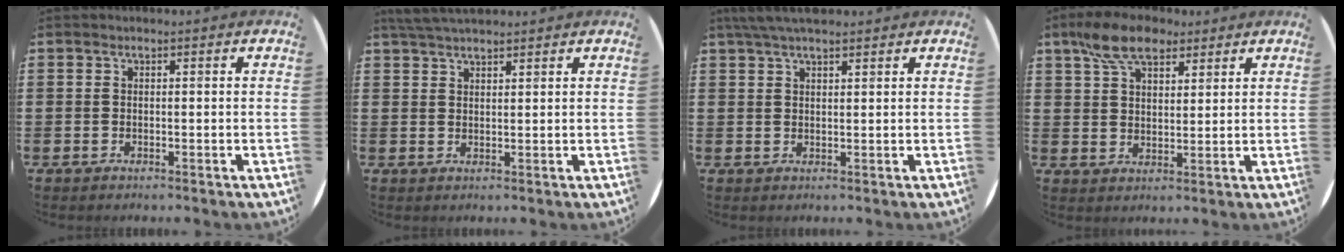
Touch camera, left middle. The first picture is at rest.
{"total": 3.3, "force": [3.1, 0.5, 1.0], "torque": [-0.027, -0.001, 0.058]}
{"total": 3.6, "force": [3.1, 0.7, 1.7], "torque": [-0.040, 0.001, 0.057]}
{"total": 7.9, "force": [5.7, 3.9, 3.9], "torque": [-0.086, 0.001, 0.105]}